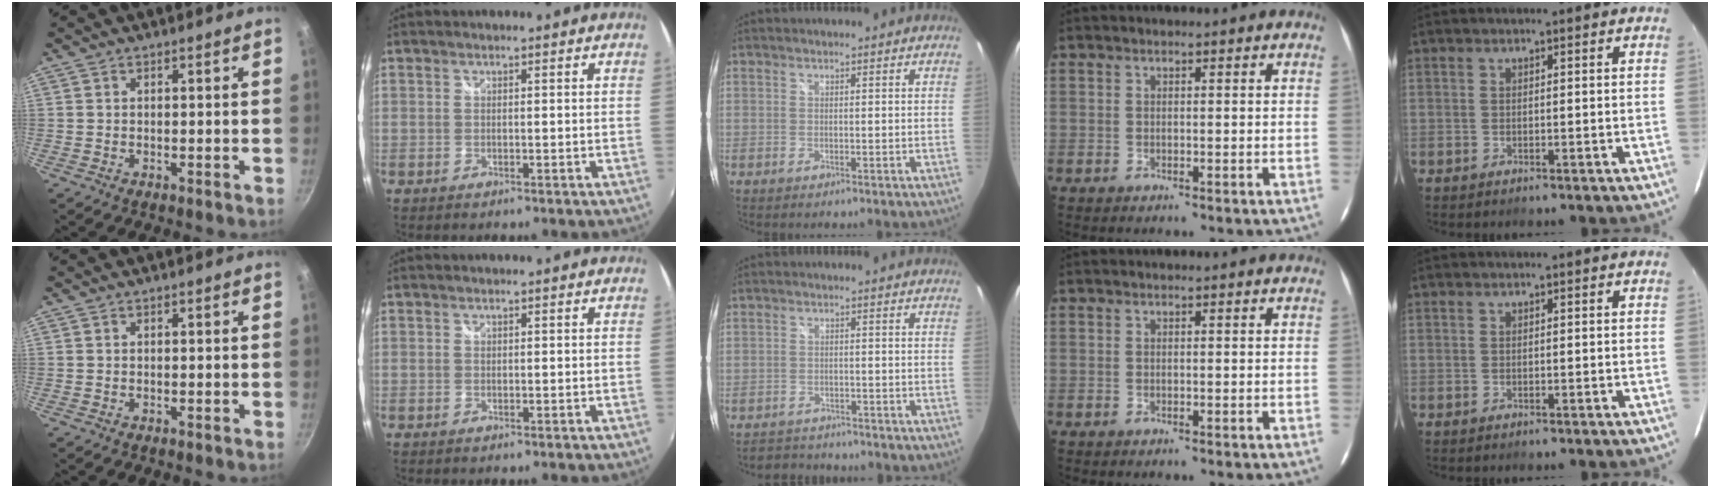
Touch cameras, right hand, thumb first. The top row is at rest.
{"middle": {"total": 3.7, "force": [-3.4, 1.5, -0.2], "torque": [-0.008, 0.010, -0.058]}}